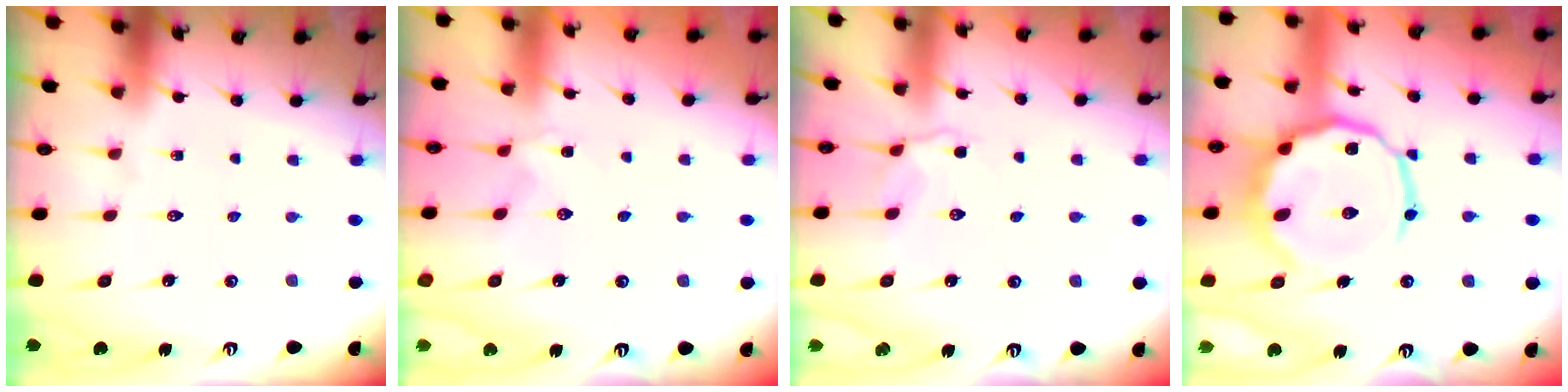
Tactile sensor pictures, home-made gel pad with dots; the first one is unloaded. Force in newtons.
{"total": 1.3, "press": 1.3, "slide": 0.3}
{"total": 2.8, "press": 2.6, "slide": 1.1}
{"total": 14.5, "press": 14.4, "slide": 1.6}